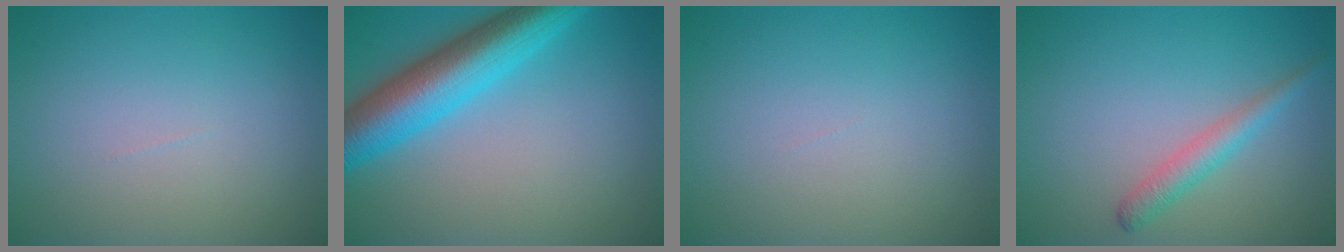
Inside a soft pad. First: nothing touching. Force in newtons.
{"total": 8.2, "press": 8.2, "slide": 0.2}
{"total": 0.0}
{"total": 2.3, "press": 2.3, "slide": 0.1}